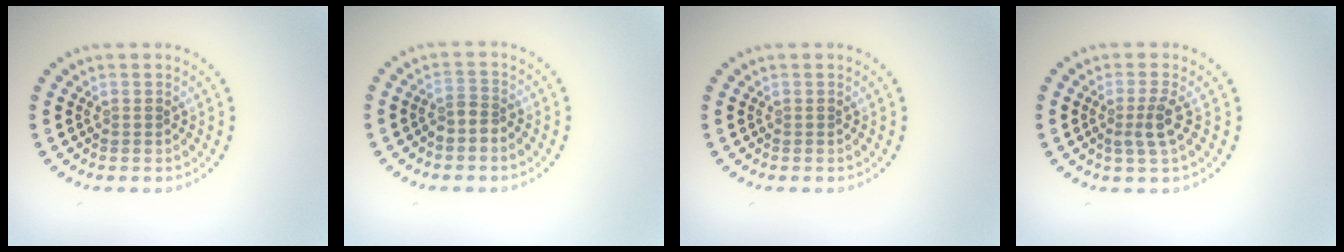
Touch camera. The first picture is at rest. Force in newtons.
{"total": 1.6, "press": 1.3, "slide": 1.0}
{"total": 0.0}
{"total": 2.2, "press": 1.8, "slide": 1.4}